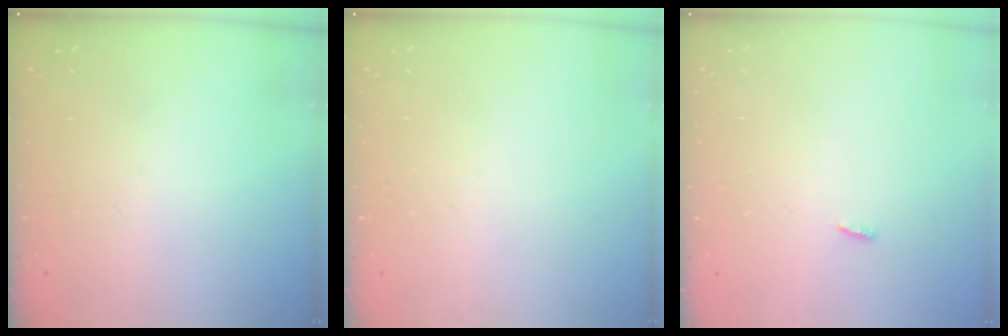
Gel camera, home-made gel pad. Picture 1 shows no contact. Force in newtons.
{"total": 0.0}
{"total": 2.8, "press": 2.7, "slide": 0.8}